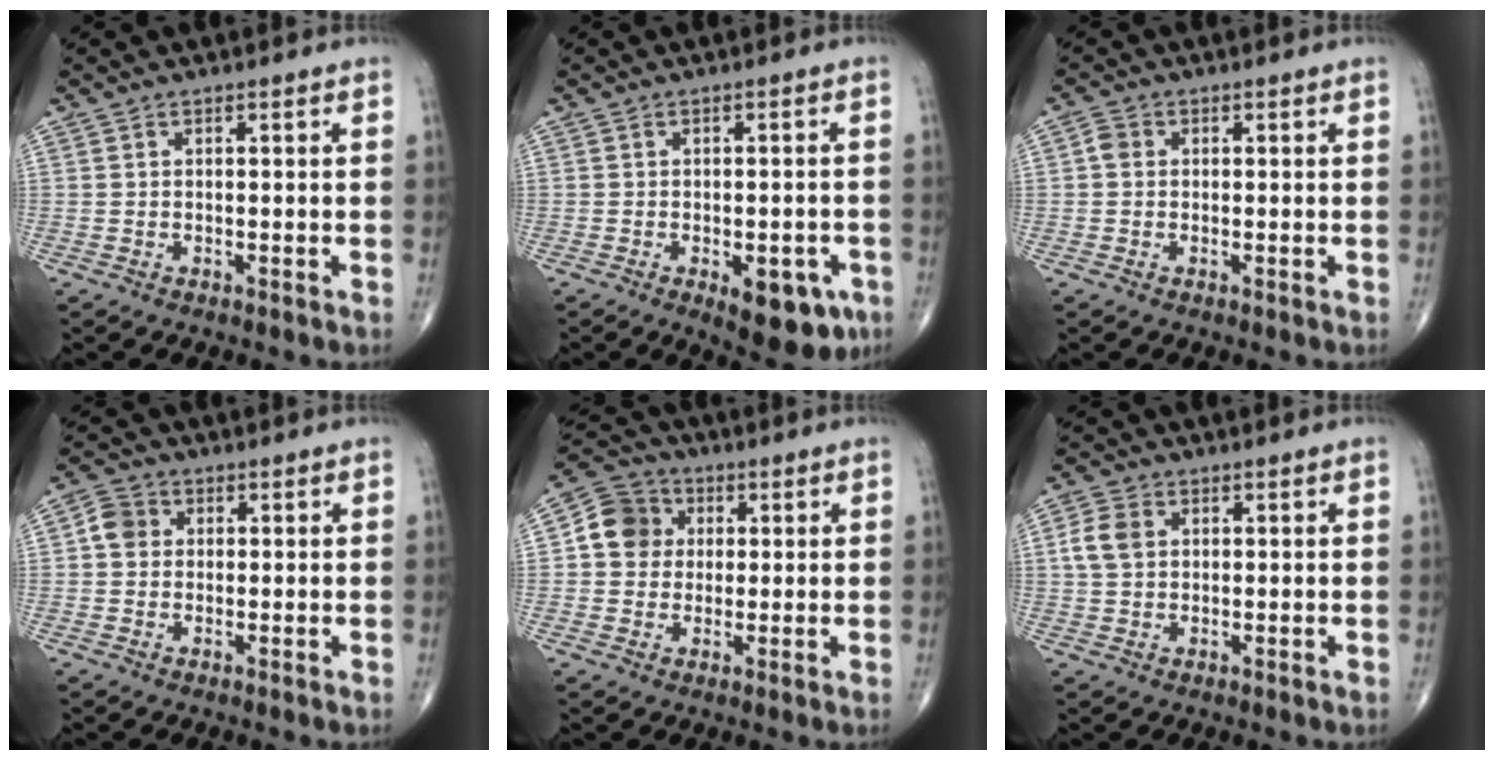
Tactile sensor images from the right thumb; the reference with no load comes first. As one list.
[{"total": 9.7, "force": [-4.3, 4.5, 7.4], "torque": [-0.069, 0.008, -0.048]}, {"total": 2.0, "force": [0.1, 1.7, 1.0], "torque": [-0.013, 0.005, -0.003]}, {"total": 4.1, "force": [0.4, 3.6, 1.8], "torque": [-0.023, 0.009, -0.001]}, {"total": 8.2, "force": [1.2, 7.4, 3.1], "torque": [-0.034, 0.010, 0.009]}, {"total": 4.9, "force": [1.0, 3.7, 3.1], "torque": [-0.061, 0.006, 0.015]}]